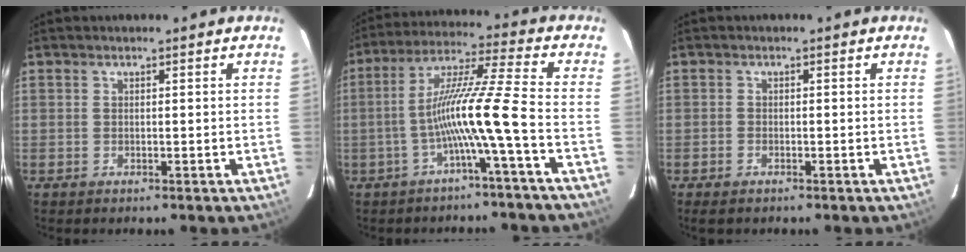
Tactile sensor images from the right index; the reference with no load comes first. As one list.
[{"total": 11.0, "force": [-4.2, -2.1, 9.9], "torque": [-0.189, 0.006, -0.078]}, {"total": 1.7, "force": [-1.3, 0.8, 0.8], "torque": [-0.021, -0.002, -0.026]}]